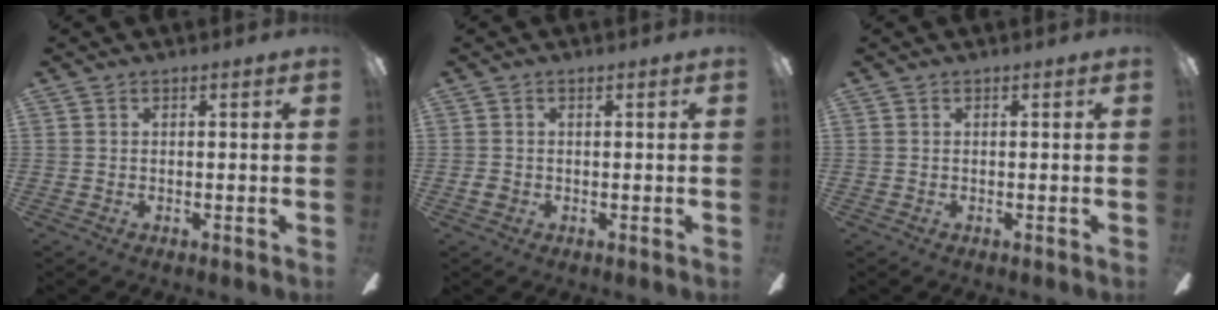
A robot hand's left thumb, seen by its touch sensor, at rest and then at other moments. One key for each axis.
{"total": 1.3, "fx": -0.3, "fy": 1.1, "fz": 0.7, "tx": -0.012, "ty": 0.004, "tz": -0.007}
{"total": 0.0}